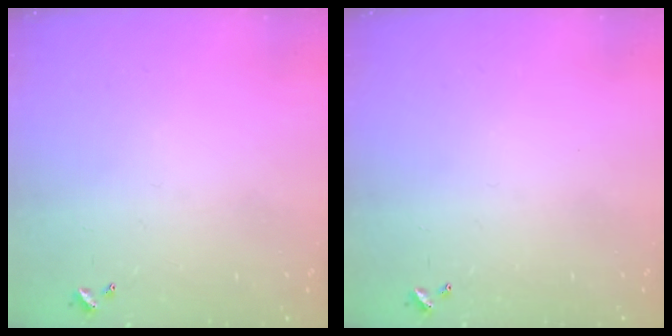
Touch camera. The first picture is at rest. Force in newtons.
{"total": 0.0}